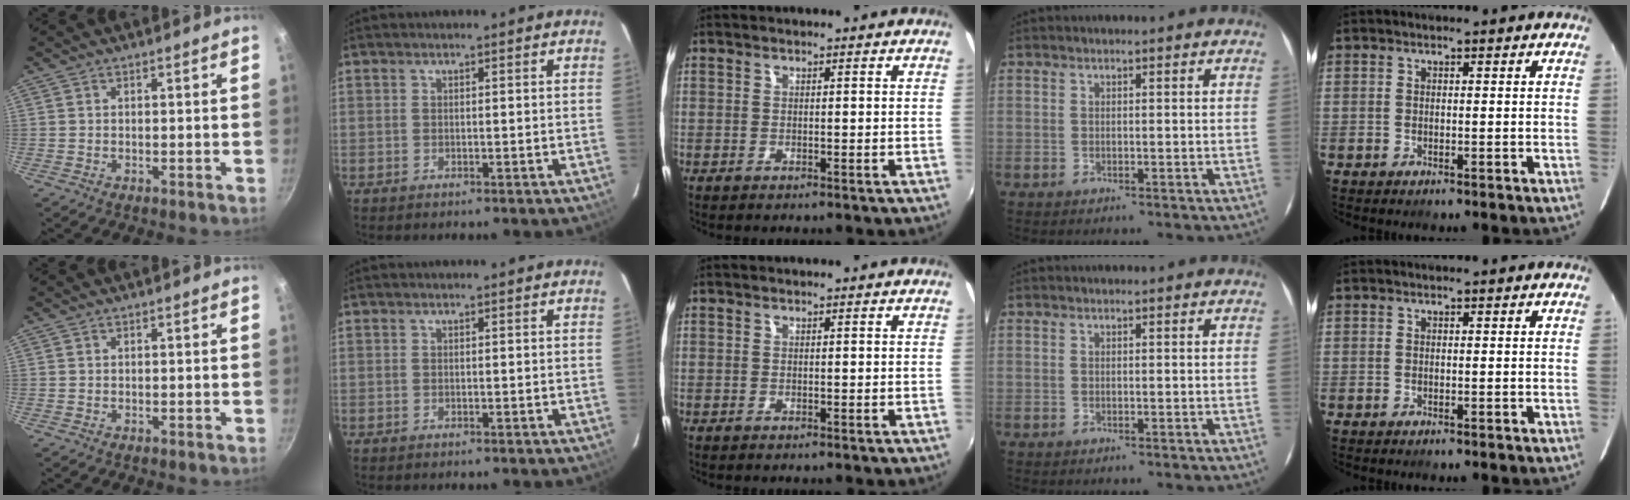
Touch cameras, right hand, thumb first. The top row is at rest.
{}